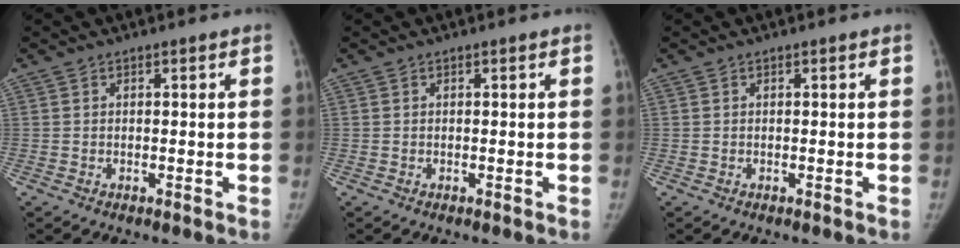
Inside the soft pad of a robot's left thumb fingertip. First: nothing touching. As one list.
[{"total": 0.0}, {"total": 0.0}]